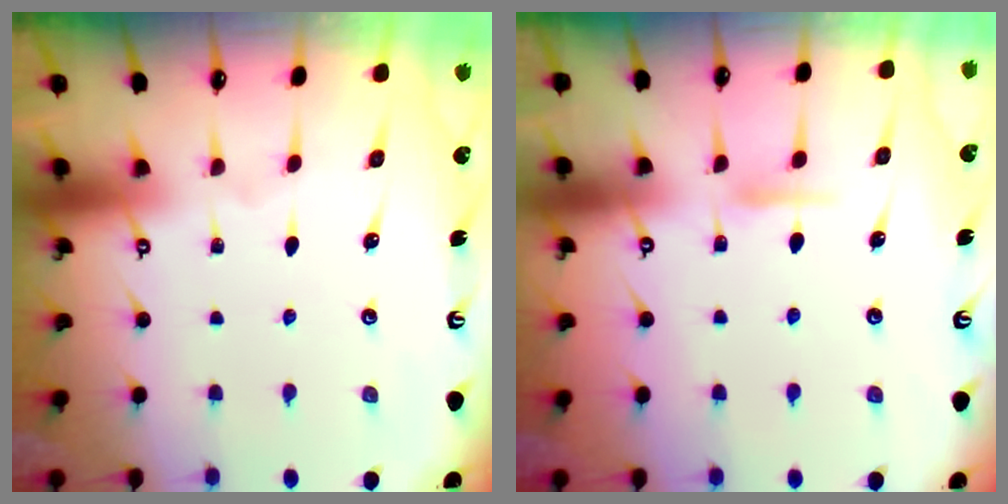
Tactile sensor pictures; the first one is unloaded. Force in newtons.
{"total": 6.7, "press": 6.7, "slide": 0.7}